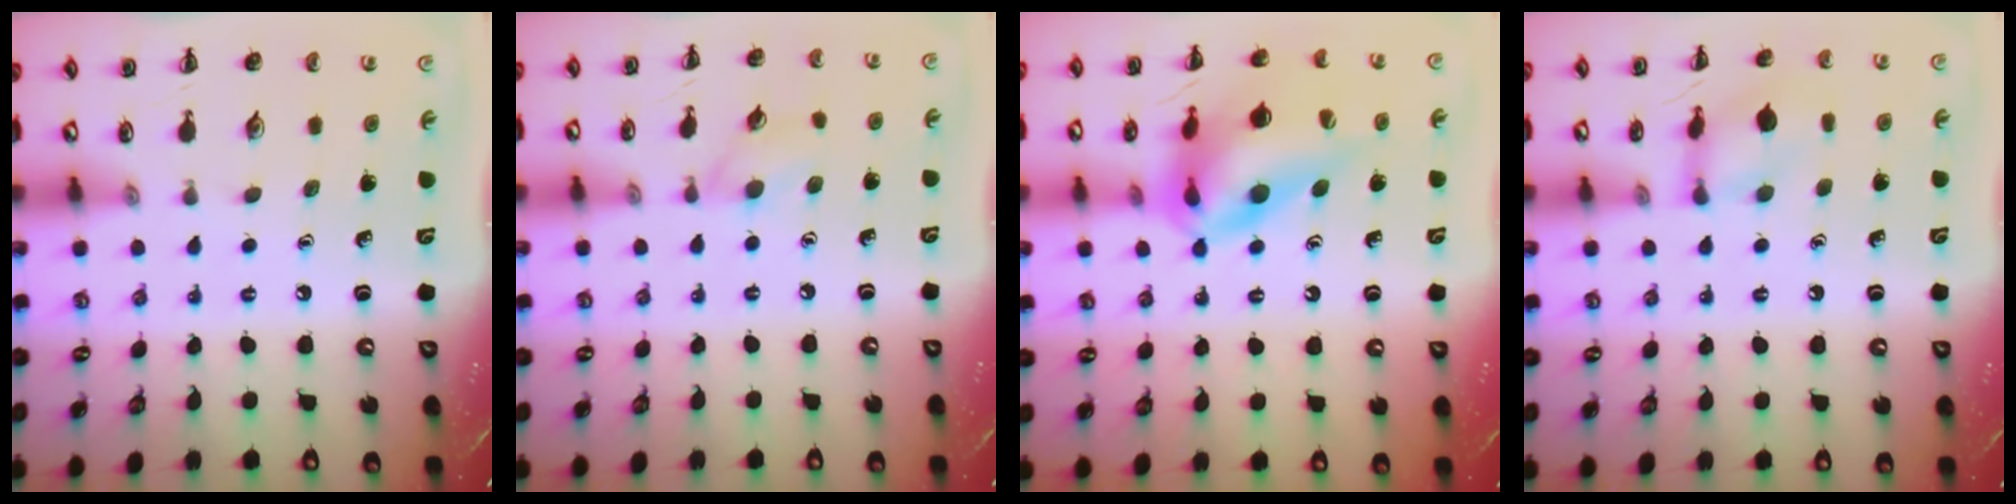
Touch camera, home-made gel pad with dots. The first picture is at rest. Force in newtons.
{"total": 6.9, "press": 6.5, "slide": 2.3}
{"total": 15.7, "press": 15.2, "slide": 4.2}
{"total": 9.2, "press": 9.1, "slide": 0.7}